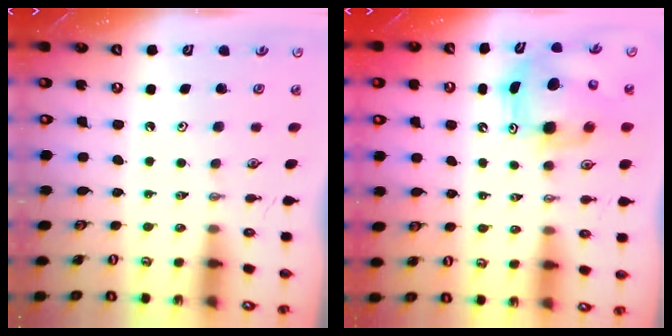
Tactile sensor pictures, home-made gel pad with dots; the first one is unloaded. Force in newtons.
{"total": 8.8, "press": 8.7, "slide": 1.8}